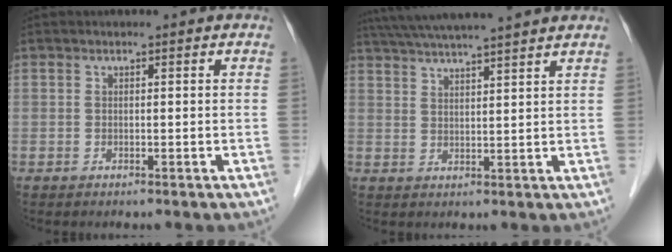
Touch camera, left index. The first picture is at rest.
{"total": 13.8, "force": [12.2, -0.3, 6.6], "torque": [-0.118, 0.037, 0.175]}